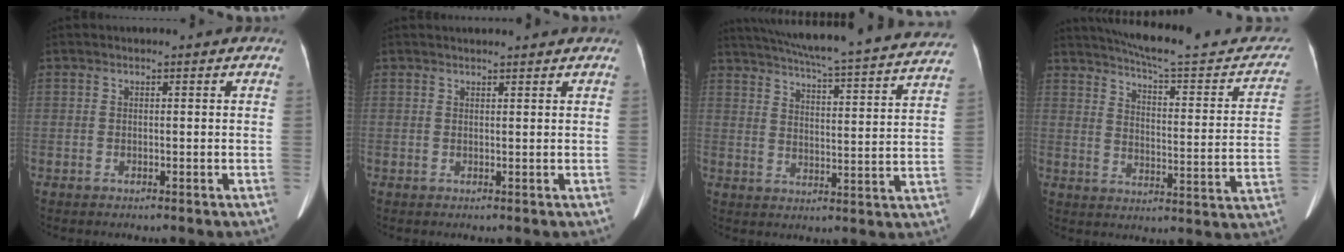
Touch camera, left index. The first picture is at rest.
{"total": 3.1, "force": [2.9, 0.4, 0.9], "torque": [-0.013, 0.018, 0.037]}
{"total": 30.3, "force": [27.6, 1.7, 12.5], "torque": [-0.203, -0.052, 0.343]}
{"total": 22.3, "force": [19.7, 3.9, 9.8], "torque": [-0.128, -0.028, 0.242]}